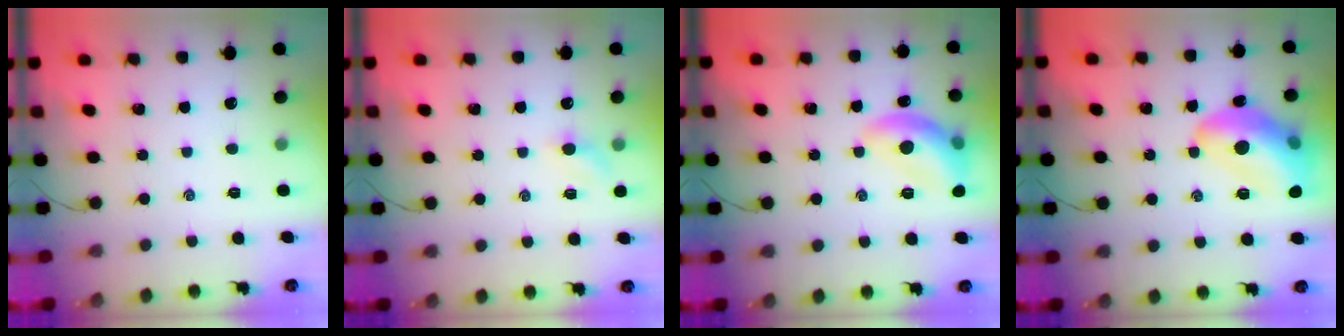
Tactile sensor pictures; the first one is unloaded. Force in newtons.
{"total": 2.9, "press": 2.7, "slide": 0.9}
{"total": 12.5, "press": 12.4, "slide": 1.0}
{"total": 16.8, "press": 16.6, "slide": 2.4}